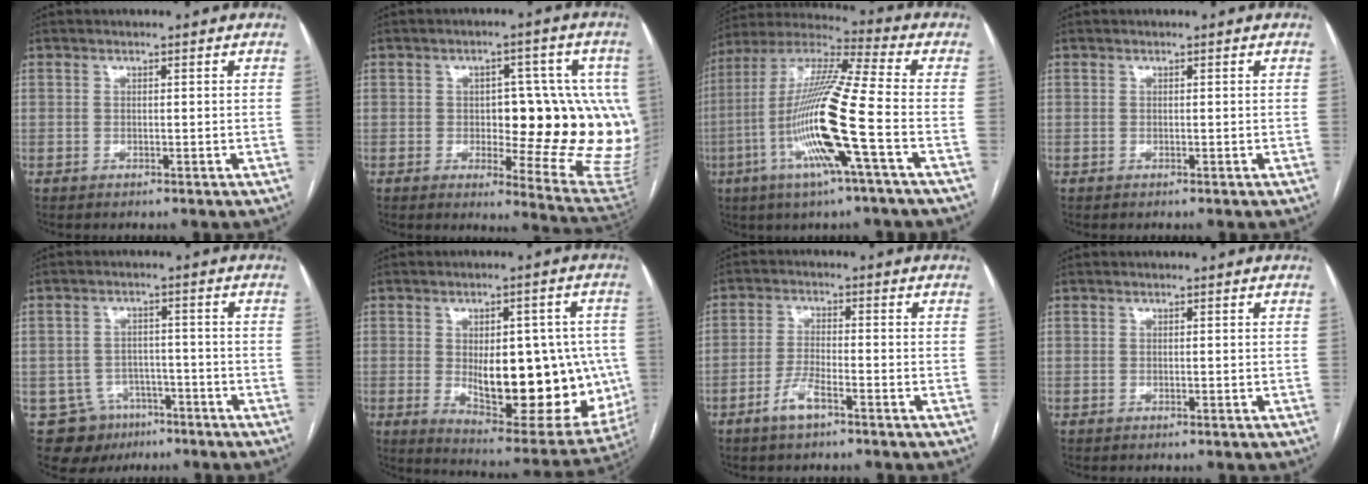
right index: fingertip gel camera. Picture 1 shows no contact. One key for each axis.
{"total": 18.5, "fx": 0.2, "fy": 6.3, "fz": 17.4, "tx": -0.153, "ty": 0.013, "tz": 0.015}
{"total": 17.7, "fx": -5.1, "fy": -0.3, "fz": 17.0, "tx": -0.341, "ty": -0.009, "tz": -0.106}
{"total": 0.0}
{"total": 8.6, "fx": -5.2, "fy": 6.8, "fz": 1.3, "tx": -0.021, "ty": 0.015, "tz": -0.069}
{"total": 20.3, "fx": -1.7, "fy": 8.5, "fz": 18.3, "tx": -0.214, "ty": 0.005, "tz": 0.005}
{"total": 4.3, "fx": -2.8, "fy": 0.9, "fz": 3.2, "tx": -0.069, "ty": -0.001, "tz": -0.054}
{"total": 0.0}